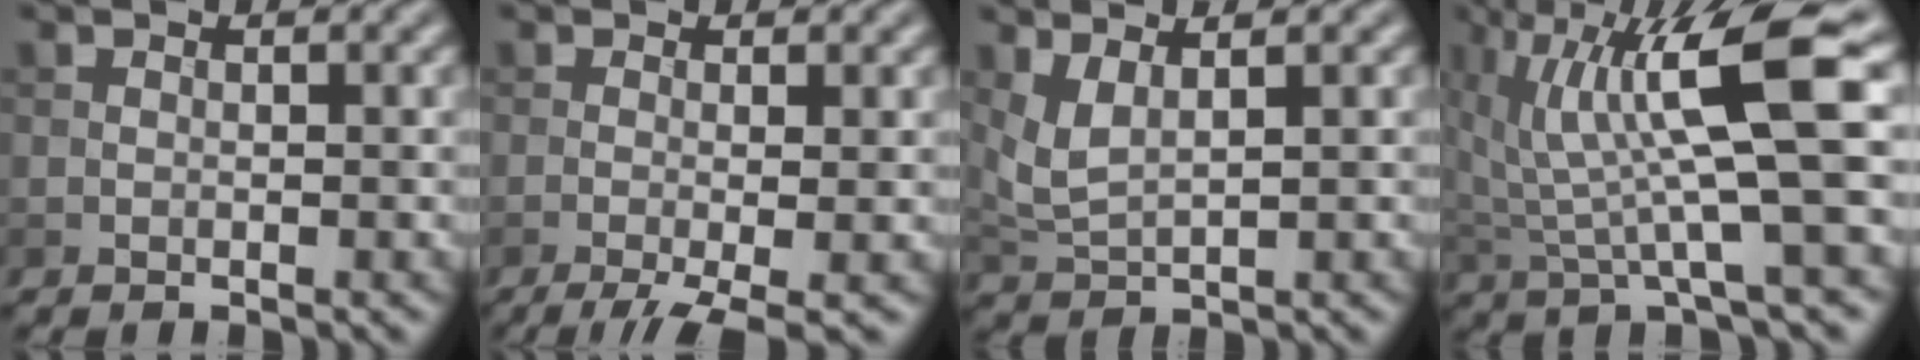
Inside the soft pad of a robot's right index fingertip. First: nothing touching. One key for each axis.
{"total": 5.2, "fx": -2.3, "fy": 1.3, "fz": 4.4, "tx": -0.066, "ty": -0.008, "tz": -0.039}
{"total": 2.5, "fx": 1.3, "fy": 0.7, "fz": 2.1, "tx": -0.052, "ty": -0.006, "tz": 0.033}
{"total": 10.0, "fx": 3.2, "fy": 1.9, "fz": 9.3, "tx": -0.161, "ty": 0.001, "tz": 0.061}